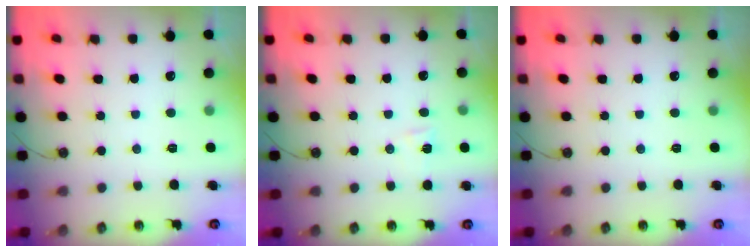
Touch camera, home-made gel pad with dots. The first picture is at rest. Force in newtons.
{"total": 4.9, "press": 4.5, "slide": 2.0}
{"total": 0.0}